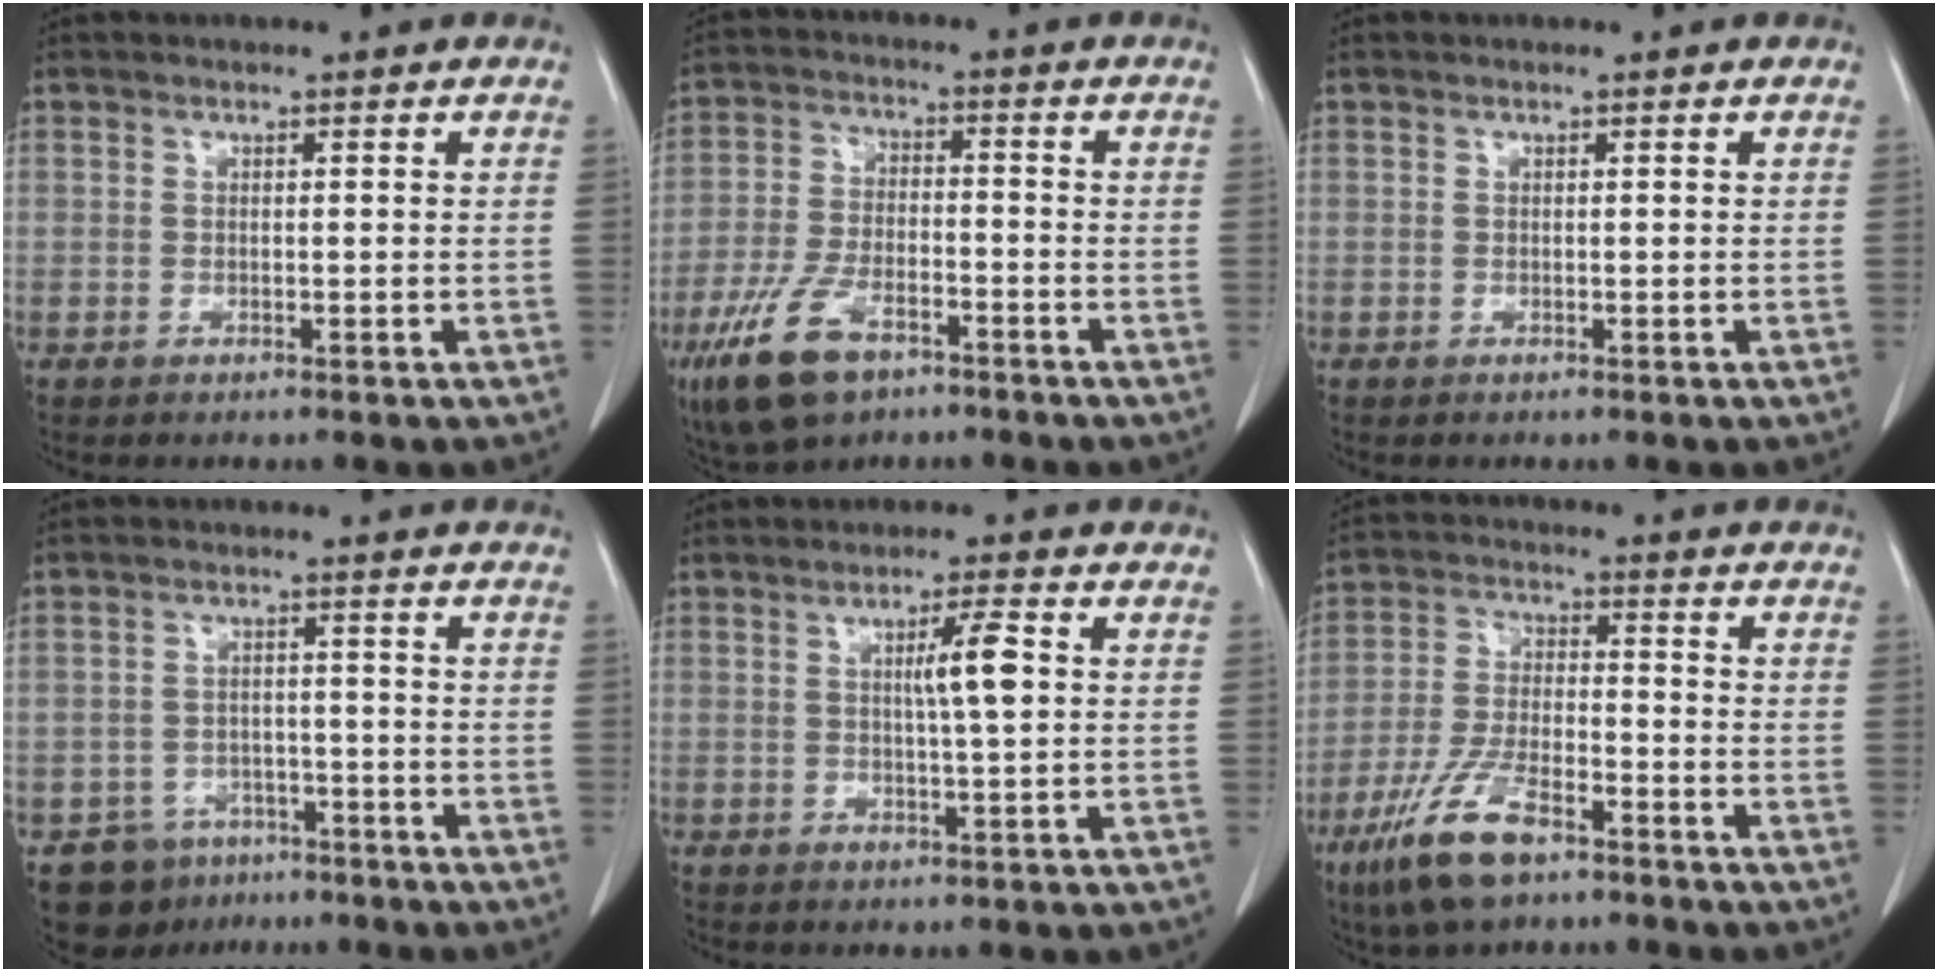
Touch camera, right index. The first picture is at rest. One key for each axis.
{"total": 10.8, "fx": -6.4, "fy": 4.7, "fz": 7.3, "tx": -0.159, "ty": -0.009, "tz": -0.116}
{"total": 0.0}
{"total": 6.9, "fx": -4.7, "fy": 5.0, "fz": 1.0, "tx": -0.012, "ty": 0.011, "tz": -0.066}
{"total": 4.9, "fx": 0.9, "fy": 0.0, "fz": 4.8, "tx": -0.080, "ty": 0.000, "tz": 0.014}
{"total": 10.7, "fx": -6.9, "fy": 3.1, "fz": 7.6, "tx": -0.164, "ty": -0.015, "tz": -0.129}